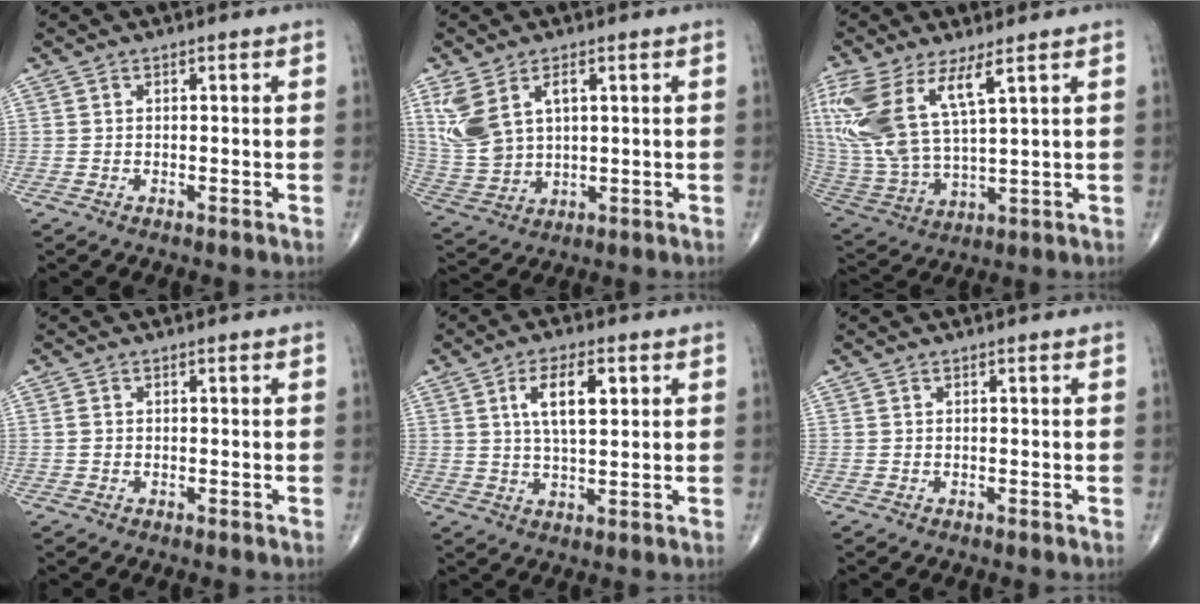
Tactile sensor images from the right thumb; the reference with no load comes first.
{"total": 9.7, "force": [3.4, 6.3, 6.6], "torque": [-0.136, -0.002, 0.083]}
{"total": 17.1, "force": [7.8, 6.1, 13.9], "torque": [-0.319, -0.031, 0.170]}
{"total": 0.8, "force": [0.0, 0.7, 0.5], "torque": [-0.010, 0.000, 0.001]}
{"total": 8.2, "force": [2.7, 3.4, 7.0], "torque": [-0.116, -0.005, 0.049]}
{"total": 0.0}